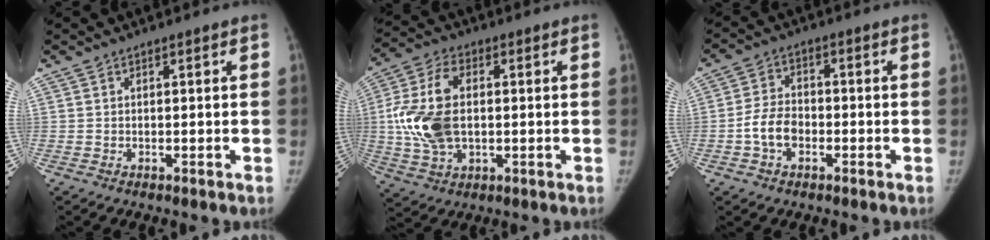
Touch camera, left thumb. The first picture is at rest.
{"total": 13.8, "force": [0.5, 8.5, 10.9], "torque": [-0.221, 0.009, 0.010]}
{"total": 6.1, "force": [-1.9, 4.3, 3.9], "torque": [-0.063, 0.021, -0.042]}